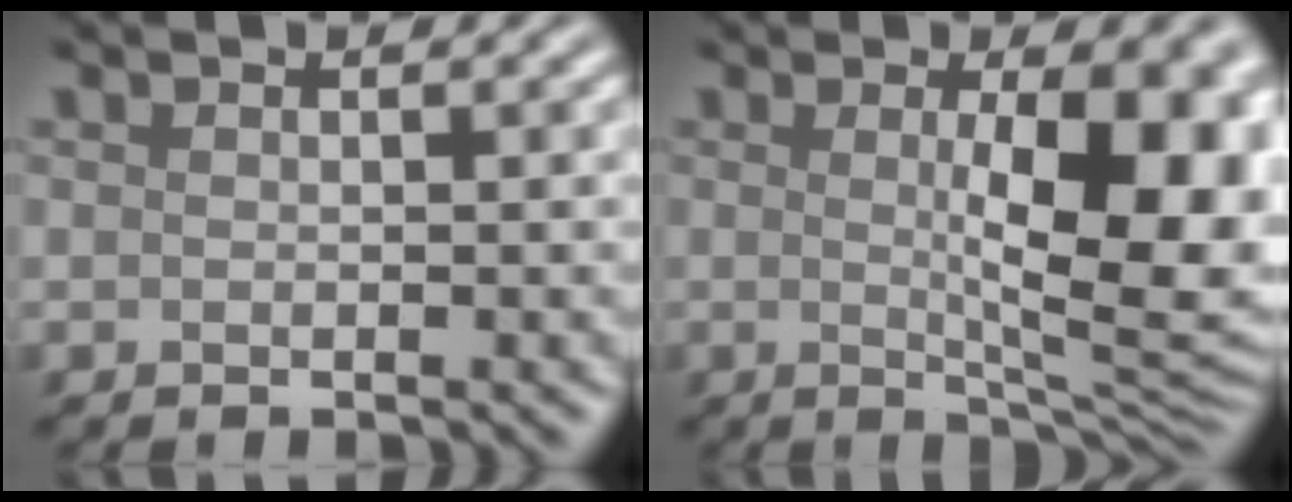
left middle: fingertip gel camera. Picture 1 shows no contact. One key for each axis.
{"total": 10.4, "fx": 0.8, "fy": 2.9, "fz": 10.0, "tx": -0.127, "ty": -0.008, "tz": 0.018}